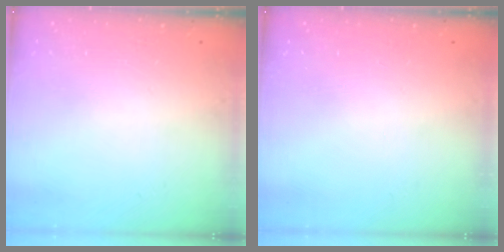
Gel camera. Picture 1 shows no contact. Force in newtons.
{"total": 0.0}